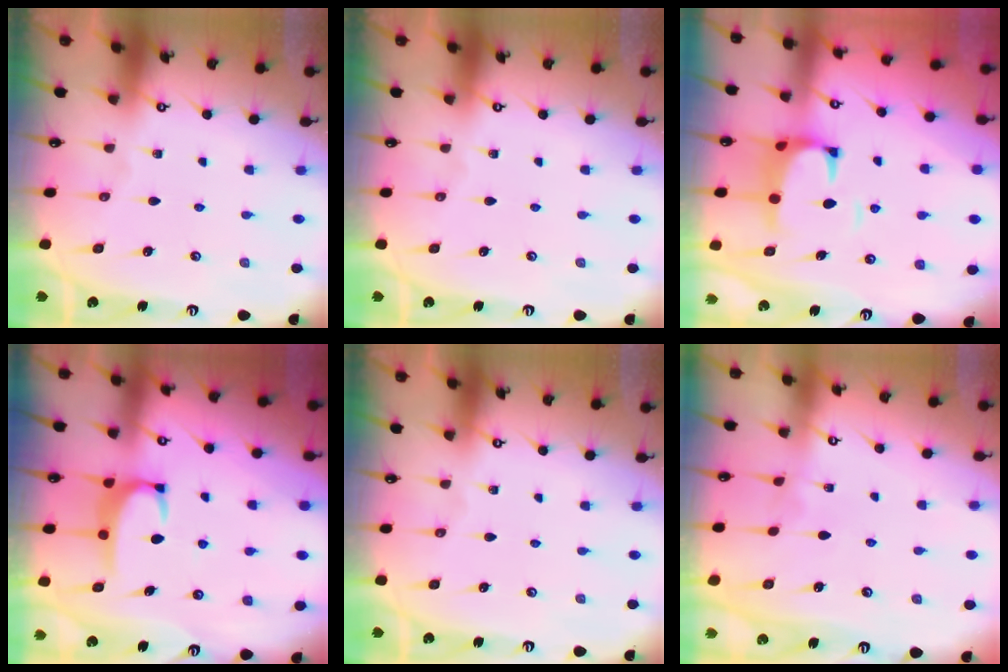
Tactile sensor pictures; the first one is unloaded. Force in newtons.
{"total": 0.0}
{"total": 2.6, "press": 2.3, "slide": 1.2}
{"total": 2.9, "press": 2.8, "slide": 0.5}
{"total": 0.0}
{"total": 3.3, "press": 3.3, "slide": 0.3}